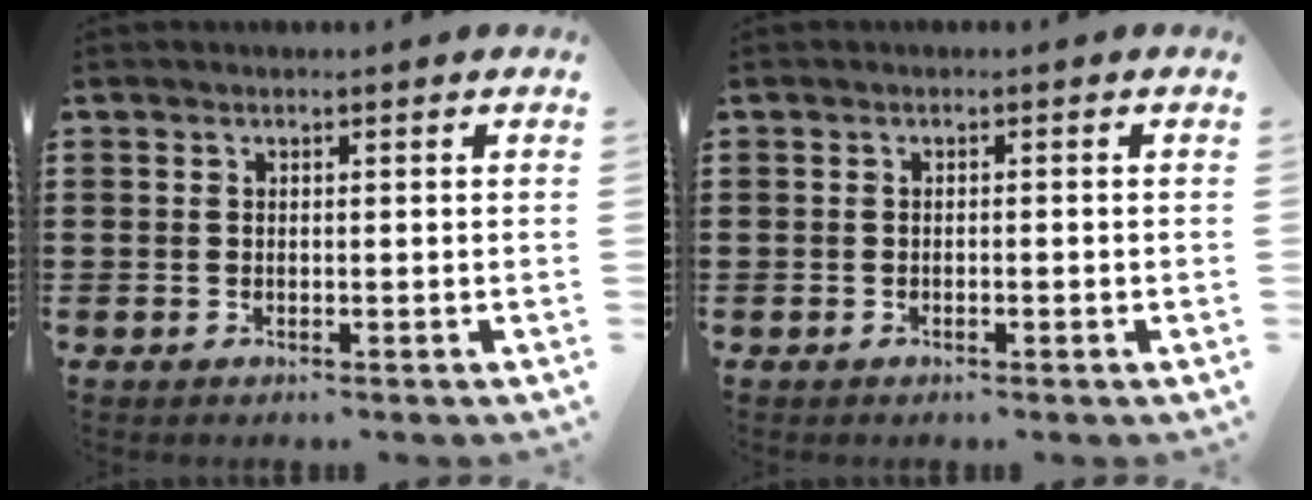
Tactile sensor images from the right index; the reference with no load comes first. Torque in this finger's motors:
{"motor_torque": [-0.62, 0.73, 0.05, -0.01]}